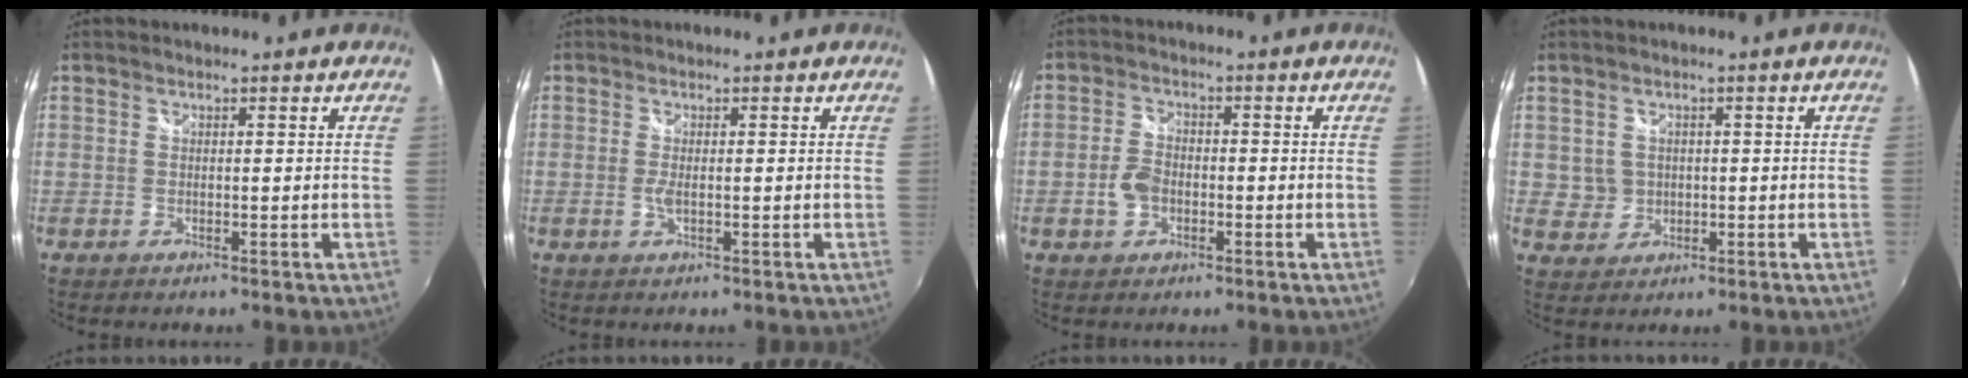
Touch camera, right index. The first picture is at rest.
{"total": 1.5, "force": [-0.3, 0.4, 1.5], "torque": [-0.030, -0.002, -0.005]}
{"total": 4.4, "force": [-1.5, 3.2, 2.7], "torque": [-0.061, 0.007, -0.026]}
{"total": 3.6, "force": [0.4, 3.5, 0.6], "torque": [-0.009, 0.008, 0.013]}